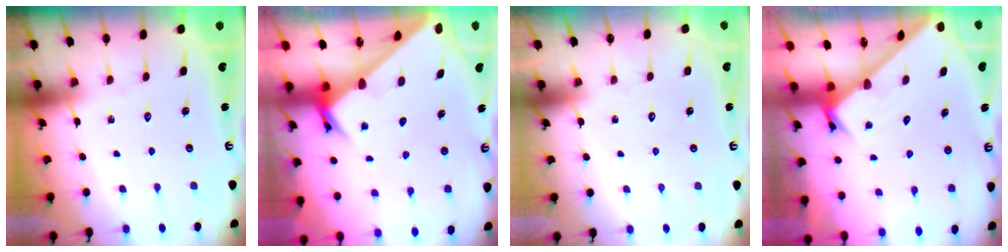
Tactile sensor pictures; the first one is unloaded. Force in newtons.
{"total": 3.1, "press": 3.1, "slide": 0.3}
{"total": 1.6, "press": 1.6, "slide": 0.1}
{"total": 1.6, "press": 1.6, "slide": 0.1}